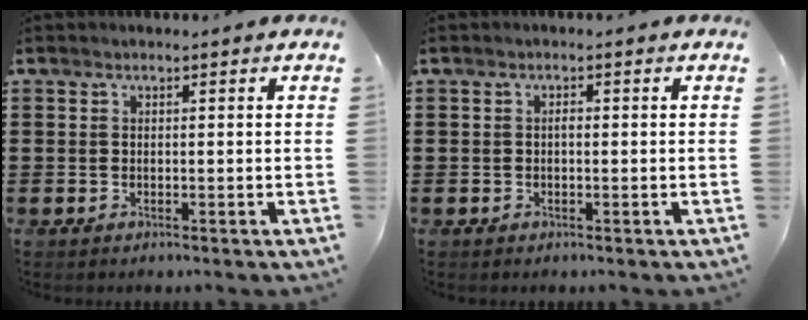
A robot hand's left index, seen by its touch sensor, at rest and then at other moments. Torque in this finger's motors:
{"motor_torque": [0.17, 0.07, 0.03, 0.01]}